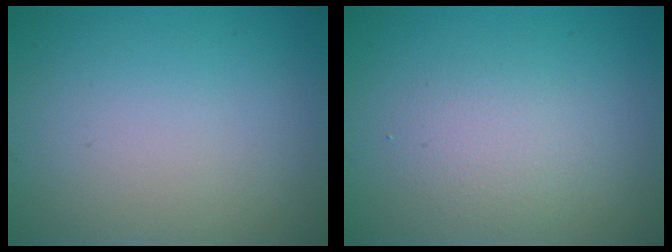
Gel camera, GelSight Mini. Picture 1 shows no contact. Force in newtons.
{"total": 2.1, "press": 2.1, "slide": 0.0}